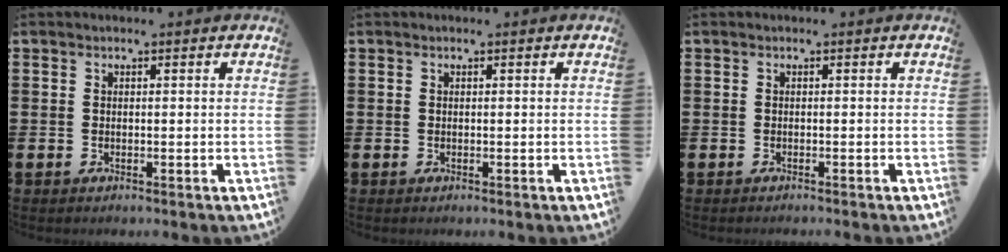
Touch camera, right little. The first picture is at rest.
{"total": 0.0}
{"total": 0.0}